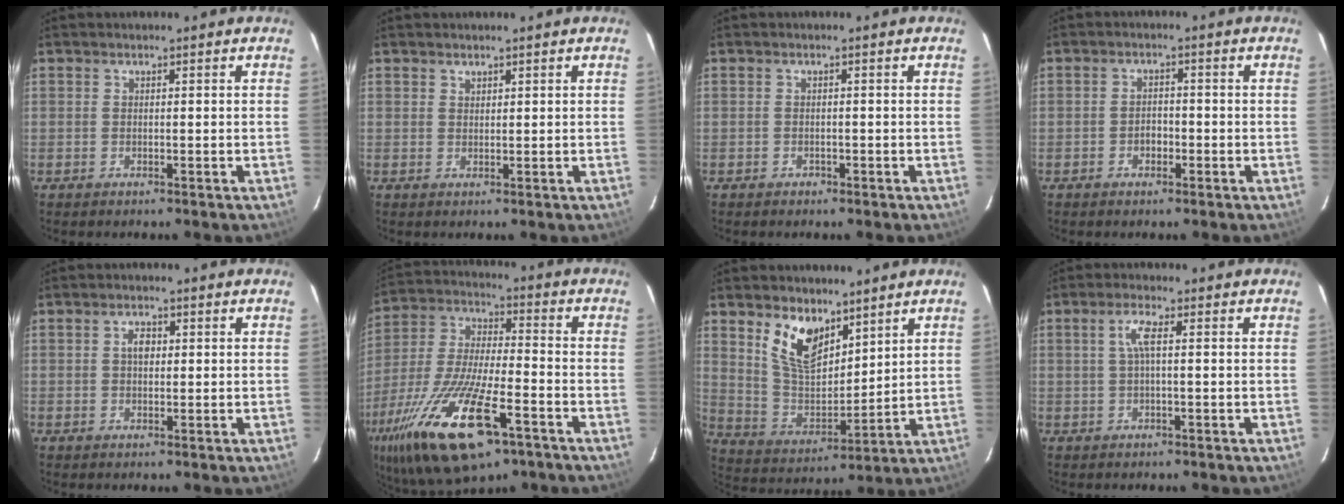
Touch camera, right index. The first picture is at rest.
{"total": 0.9, "force": [0.8, 0.5, 0.1], "torque": [-0.001, 0.002, 0.014]}
{"total": 1.1, "force": [-0.7, 0.8, 0.0], "torque": [-0.001, 0.003, -0.010]}
{"total": 2.3, "force": [-1.2, 1.6, 1.2], "torque": [-0.023, 0.007, -0.019]}
{"total": 2.2, "force": [0.3, 1.5, 1.6], "torque": [-0.028, 0.008, 0.004]}
{"total": 24.5, "force": [-13.1, 8.1, 19.1], "torque": [-0.389, -0.055, -0.232]}
{"total": 11.5, "force": [7.1, 6.0, 6.8], "torque": [-0.130, 0.003, 0.147]}
{"total": 3.1, "force": [0.3, 0.2, 3.1], "torque": [-0.064, 0.005, 0.005]}